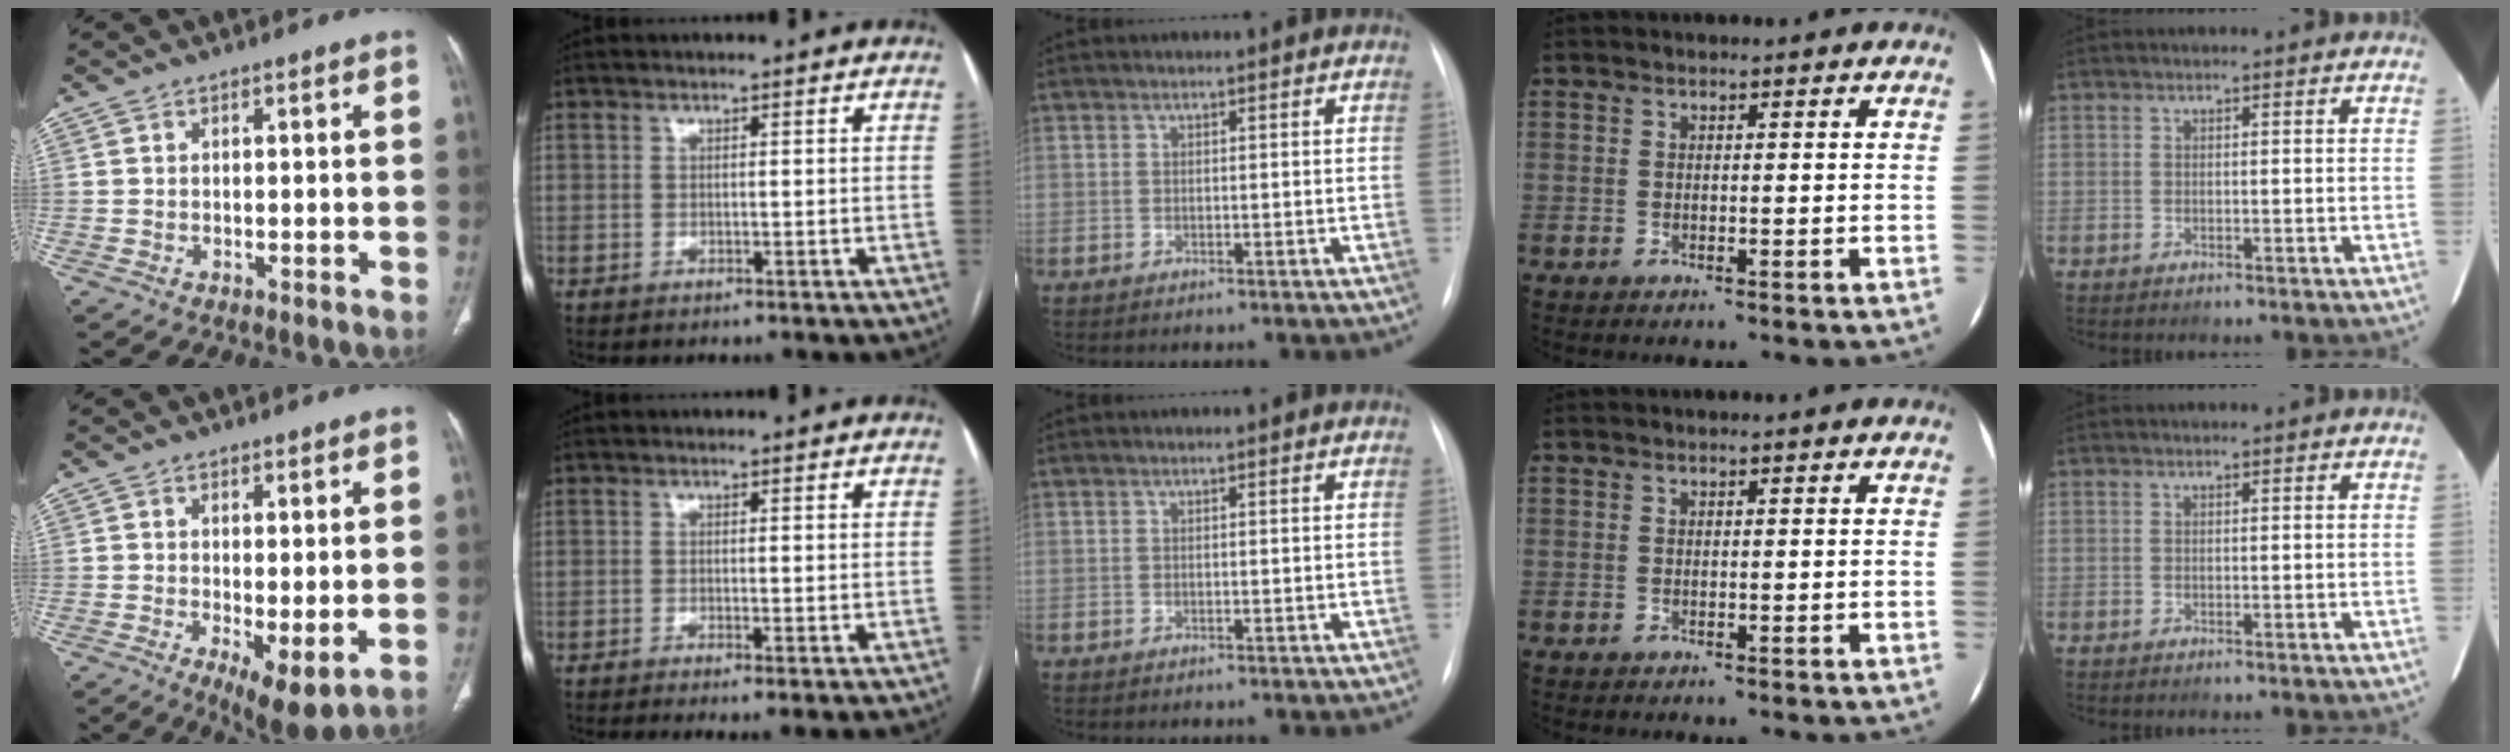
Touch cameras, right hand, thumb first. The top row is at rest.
{"thumb": {"total": 7.2, "force": [-1.5, 2.5, 6.6], "torque": [-0.108, -0.024, -0.017]}, "index": {"total": 2.3, "force": [-1.2, 0.1, 1.9], "torque": [-0.032, -0.008, -0.021]}}